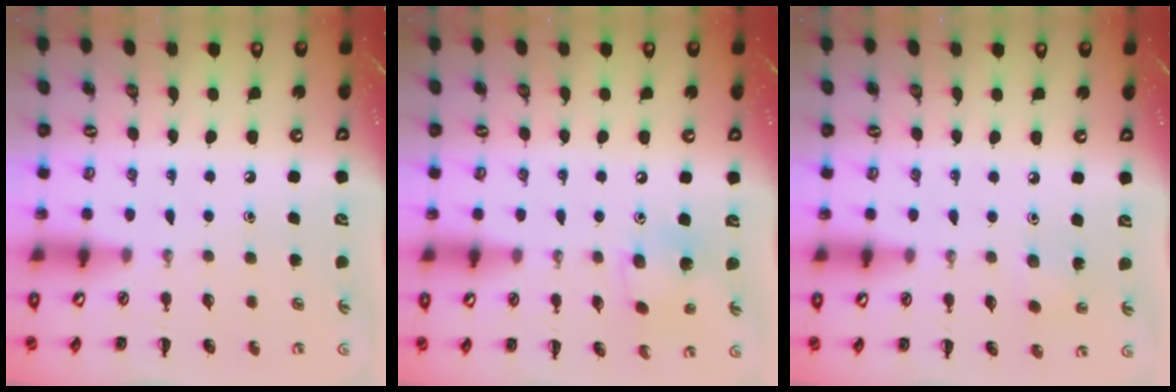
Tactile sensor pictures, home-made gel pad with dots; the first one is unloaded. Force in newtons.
{"total": 7.2, "press": 6.9, "slide": 2.0}
{"total": 1.5, "press": 1.4, "slide": 0.7}